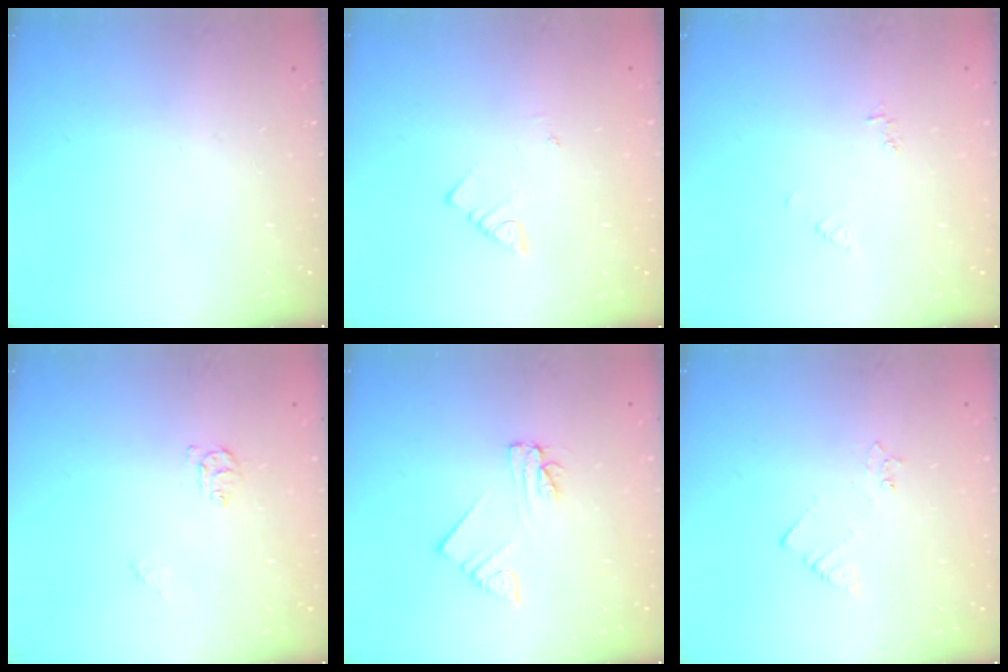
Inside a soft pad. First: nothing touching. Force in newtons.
{"total": 2.2, "press": 2.2, "slide": 0.3}
{"total": 3.9, "press": 3.8, "slide": 0.5}
{"total": 5.8, "press": 5.8, "slide": 0.6}
{"total": 1.9, "press": 1.9, "slide": 0.2}
{"total": 1.9, "press": 1.9, "slide": 0.3}